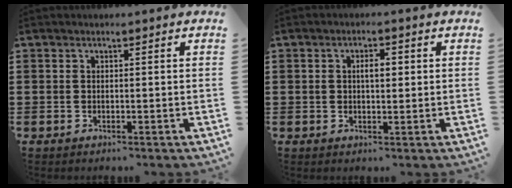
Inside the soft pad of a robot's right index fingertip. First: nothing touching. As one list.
[{"total": 2.9, "force": [0.4, 1.3, 2.6], "torque": [-0.043, 0.005, 0.002]}]